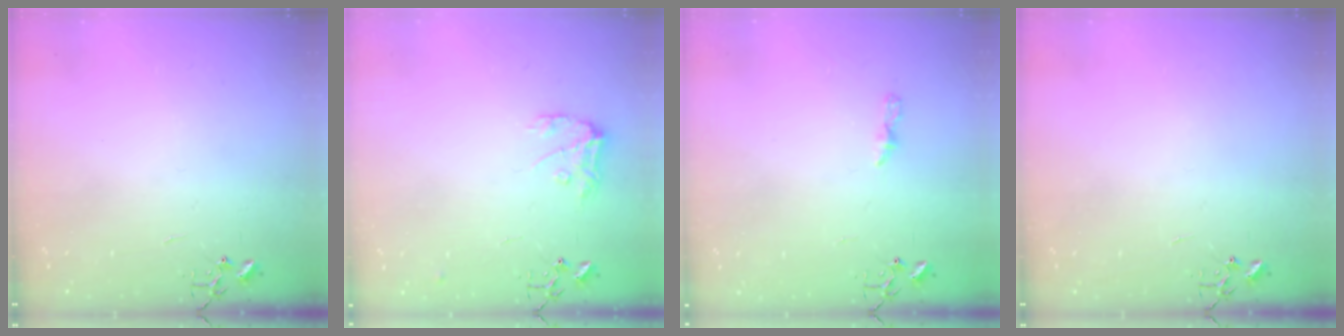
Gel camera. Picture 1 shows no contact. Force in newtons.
{"total": 9.8, "press": 9.8, "slide": 0.6}
{"total": 3.7, "press": 3.7, "slide": 0.4}
{"total": 0.0}